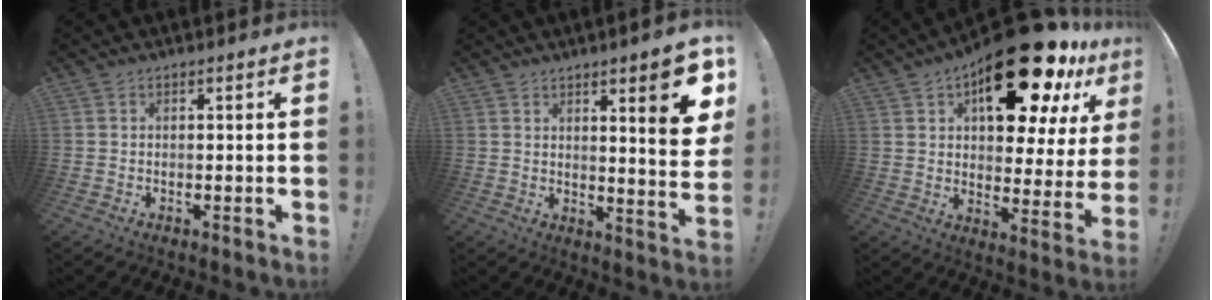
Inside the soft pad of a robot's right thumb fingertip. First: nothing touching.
{"total": 10.2, "force": [4.9, 1.1, 8.8], "torque": [-0.098, -0.045, 0.070]}
{"total": 26.6, "force": [13.9, 11.7, 19.4], "torque": [-0.266, -0.087, 0.234]}